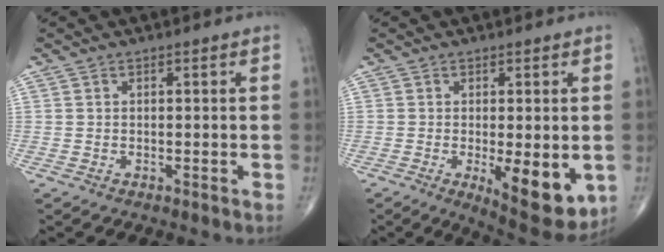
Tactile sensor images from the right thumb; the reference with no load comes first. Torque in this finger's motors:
{"motor_torque": [1.36, 1.72, 0.09, -0.20, 0.26]}